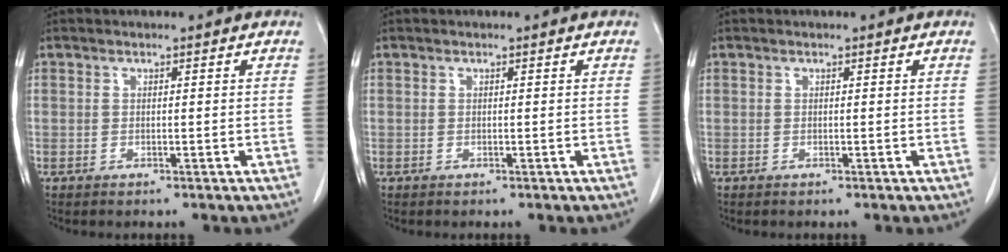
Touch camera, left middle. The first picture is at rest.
{"total": 0.0}
{"total": 0.0}